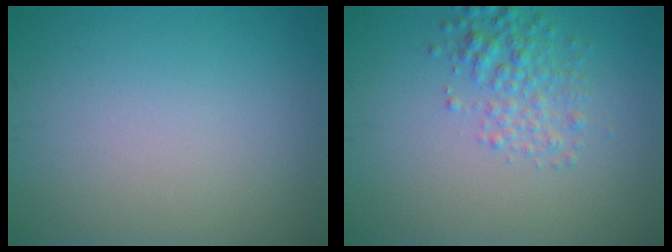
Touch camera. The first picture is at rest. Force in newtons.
{"total": 2.9, "press": 2.9, "slide": 0.0}